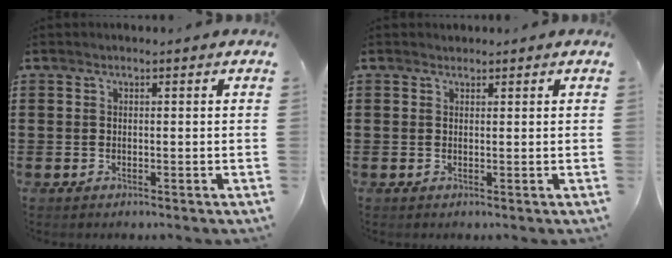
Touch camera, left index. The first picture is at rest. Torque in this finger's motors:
{"motor_torque": [0.01, 0.02, -0.01, 0.01]}